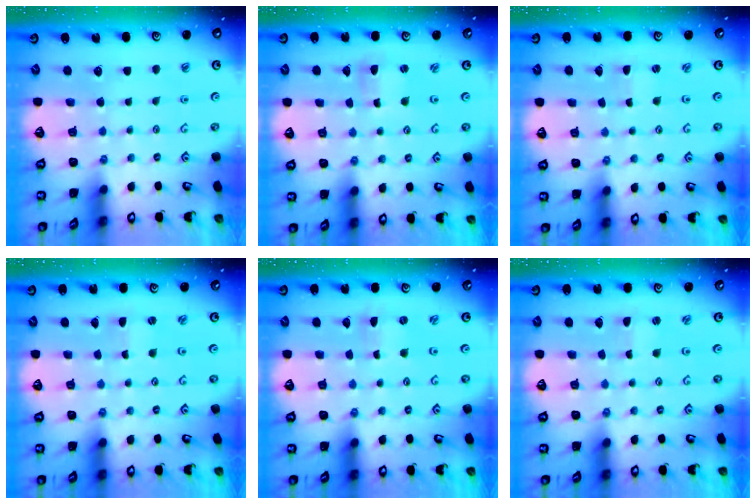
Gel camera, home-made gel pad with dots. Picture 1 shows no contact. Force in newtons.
{"total": 1.5, "press": 1.4, "slide": 0.2}
{"total": 0.0}
{"total": 0.7, "press": 0.7, "slide": 0.1}
{"total": 0.0}
{"total": 0.0}